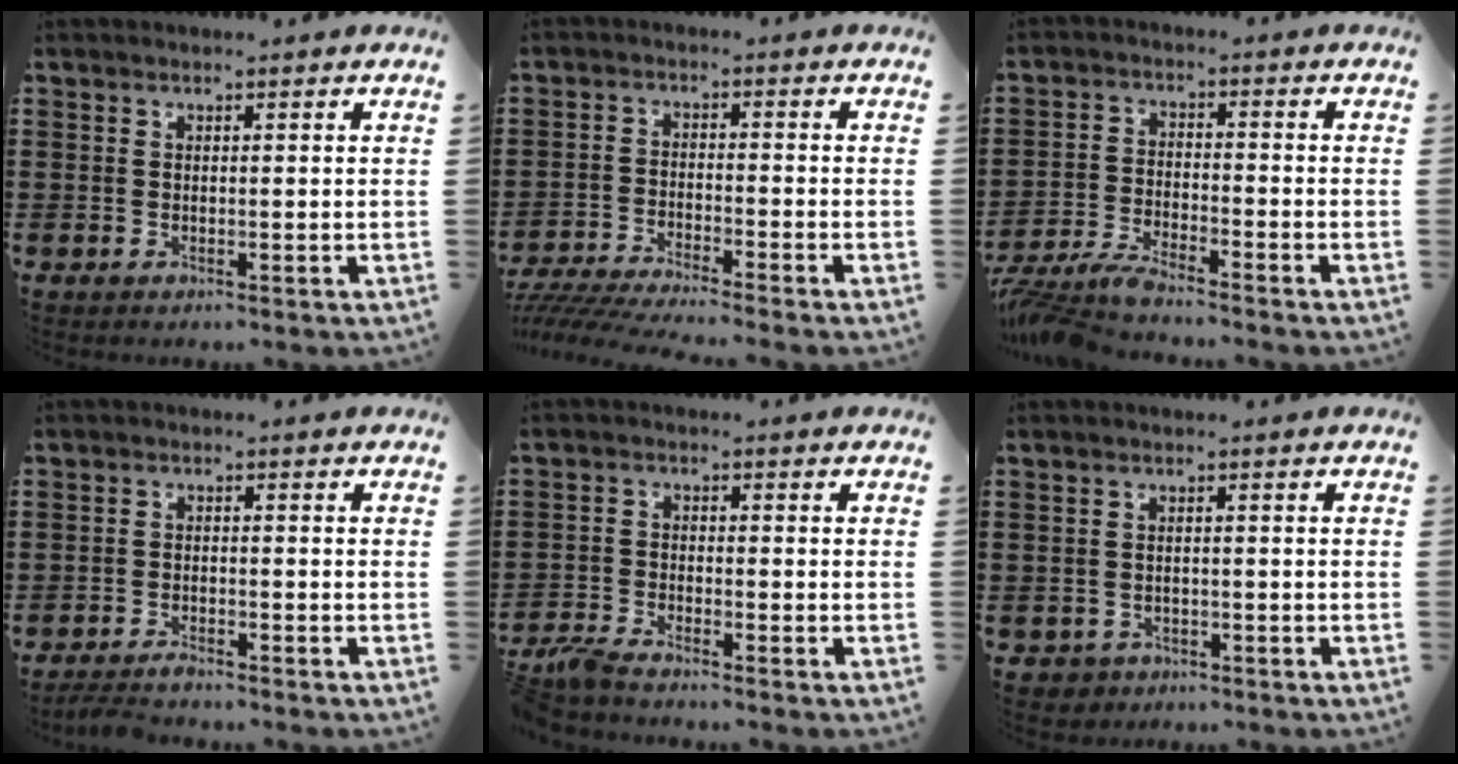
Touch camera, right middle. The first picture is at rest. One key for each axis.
{"total": 4.4, "fx": -4.3, "fy": -0.4, "fz": 1.2, "tx": -0.035, "ty": -0.015, "tz": -0.089}
{"total": 5.1, "fx": -4.7, "fy": 0.2, "fz": 2.0, "tx": -0.055, "ty": -0.014, "tz": -0.094}
{"total": 2.0, "fx": -1.9, "fy": 0.1, "fz": 0.6, "tx": -0.015, "ty": 0.000, "tz": -0.038}
{"total": 3.3, "fx": -3.0, "fy": 0.2, "fz": 1.2, "tx": -0.044, "ty": -0.005, "tz": -0.068}
{"total": 1.3, "fx": -1.0, "fy": 0.8, "fz": -0.1, "tx": -0.005, "ty": 0.001, "tz": -0.025}